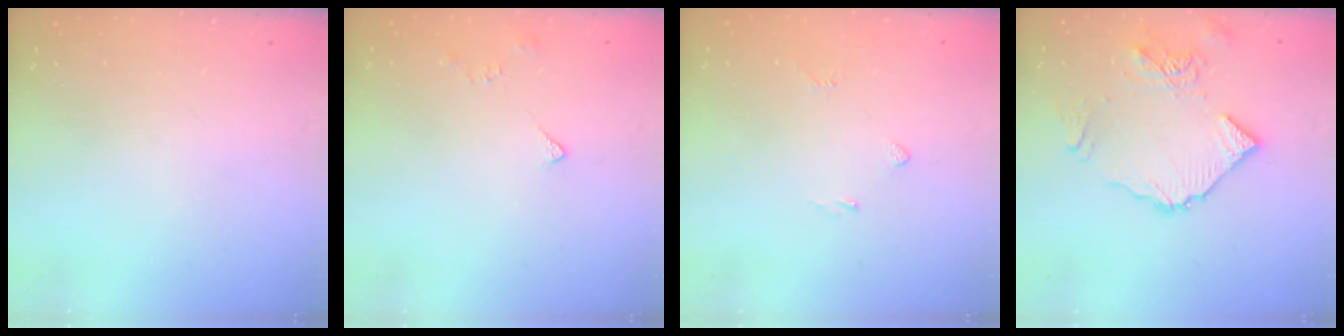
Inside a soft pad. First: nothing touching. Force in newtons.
{"total": 3.1, "press": 3.1, "slide": 0.7}
{"total": 2.3, "press": 2.2, "slide": 0.6}
{"total": 10.7, "press": 10.7, "slide": 1.0}